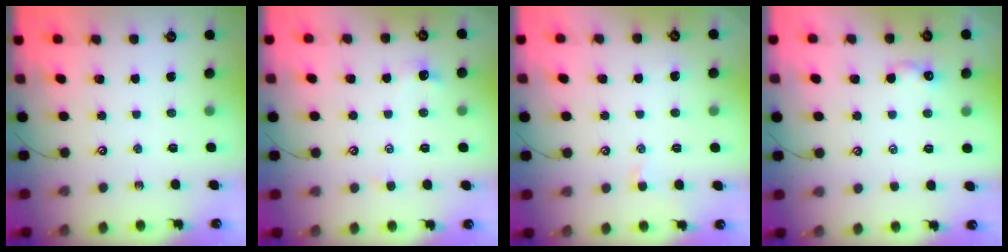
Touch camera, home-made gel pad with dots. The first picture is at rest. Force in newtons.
{"total": 0.9, "press": 0.9, "slide": 0.2}
{"total": 2.0, "press": 2.0, "slide": 0.4}
{"total": 1.6, "press": 1.6, "slide": 0.4}